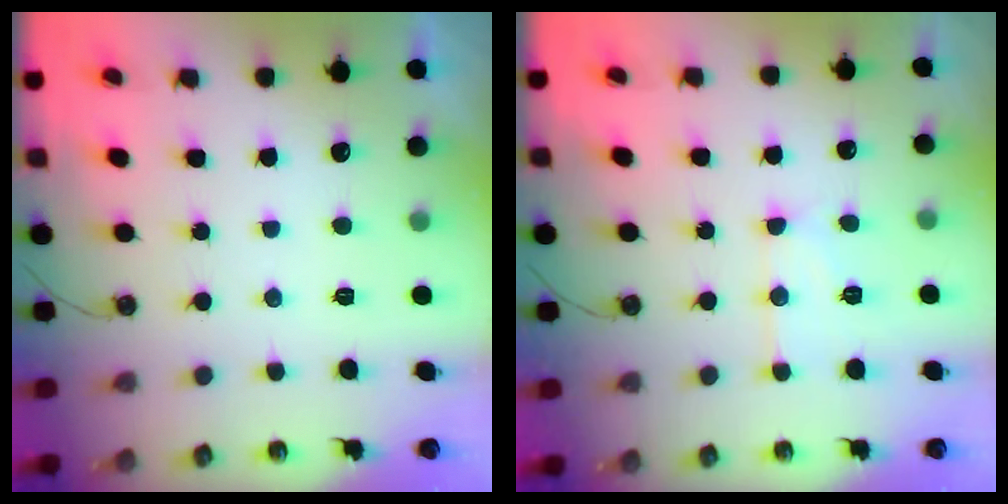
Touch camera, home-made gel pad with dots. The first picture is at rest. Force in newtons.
{"total": 10.5, "press": 10.4, "slide": 1.0}